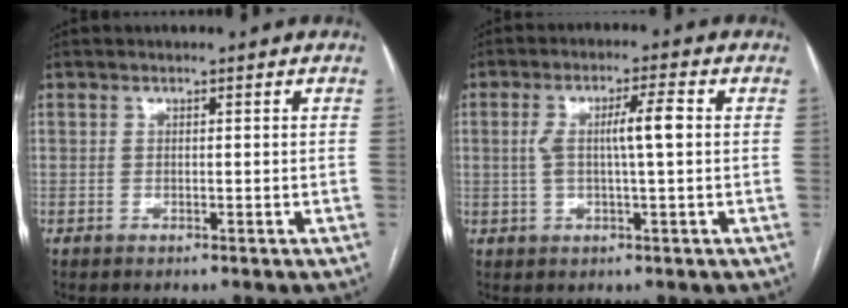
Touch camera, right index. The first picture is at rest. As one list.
[{"total": 6.0, "force": [0.5, 0.5, 5.9], "torque": [-0.113, 0.014, 0.010]}]